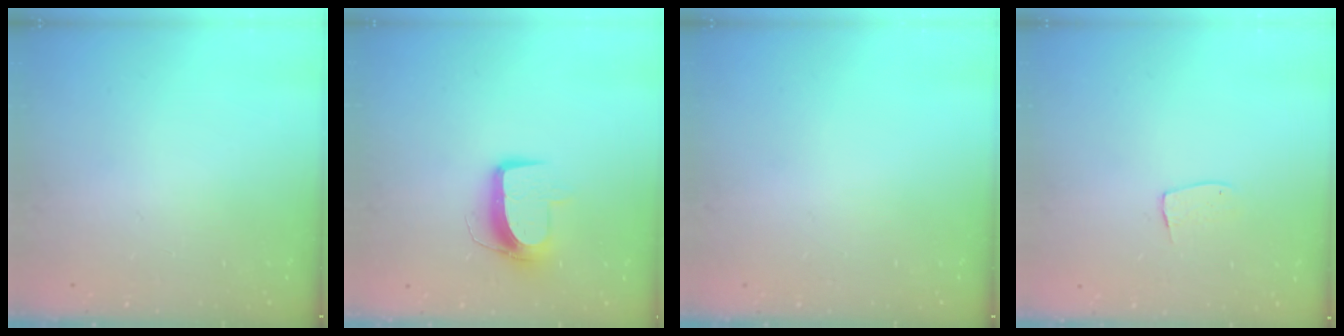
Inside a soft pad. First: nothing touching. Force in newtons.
{"total": 10.3, "press": 10.3, "slide": 0.8}
{"total": 0.0}
{"total": 5.2, "press": 5.2, "slide": 0.3}